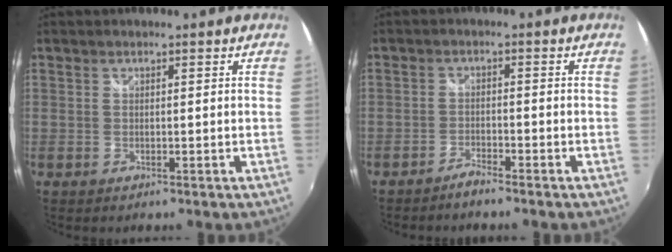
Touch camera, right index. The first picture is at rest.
{"total": 2.3, "force": [-2.2, 0.1, 0.8], "torque": [-0.028, -0.001, -0.044]}